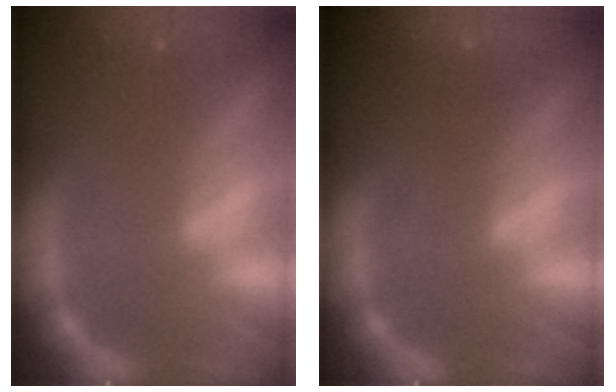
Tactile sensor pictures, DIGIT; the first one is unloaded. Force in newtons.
{"total": 7.4}